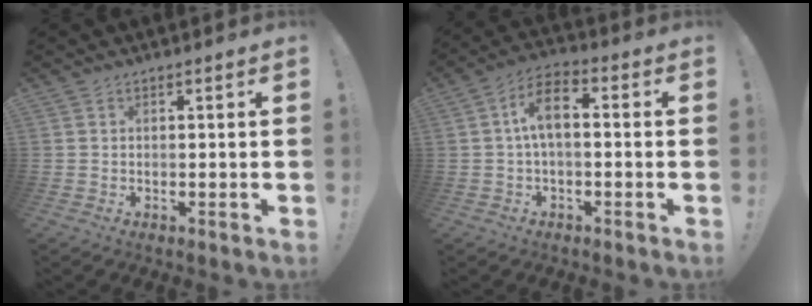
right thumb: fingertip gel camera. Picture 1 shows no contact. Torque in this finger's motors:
{"motor_torque": [-0.08, 0.44, 0.39, 0.34, 0.28]}